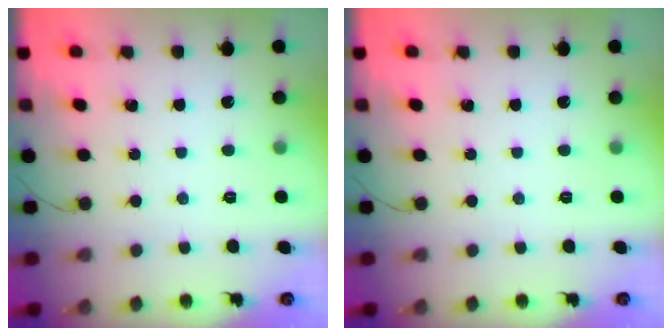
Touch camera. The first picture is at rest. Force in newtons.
{"total": 0.0}